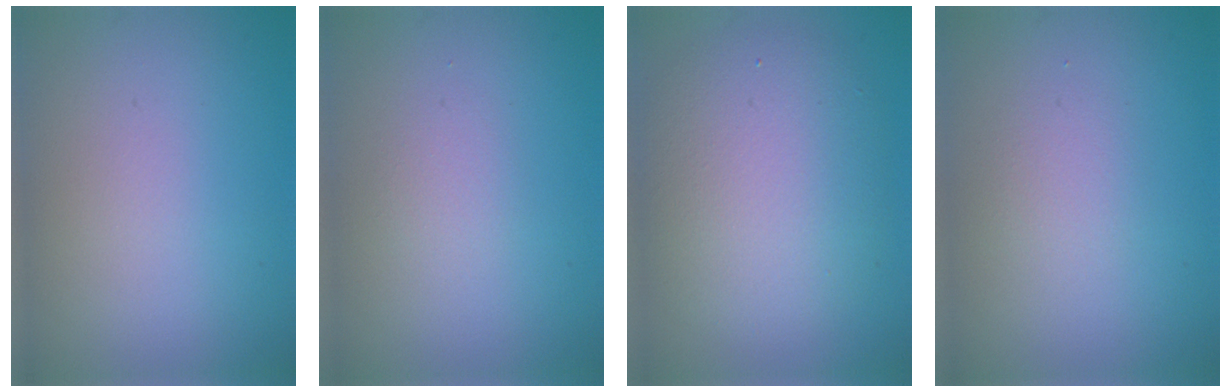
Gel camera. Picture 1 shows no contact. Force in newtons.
{"total": 1.0, "press": 1.0, "slide": 0.0}
{"total": 7.2, "press": 7.2, "slide": 0.3}
{"total": 1.3, "press": 1.3, "slide": 0.1}